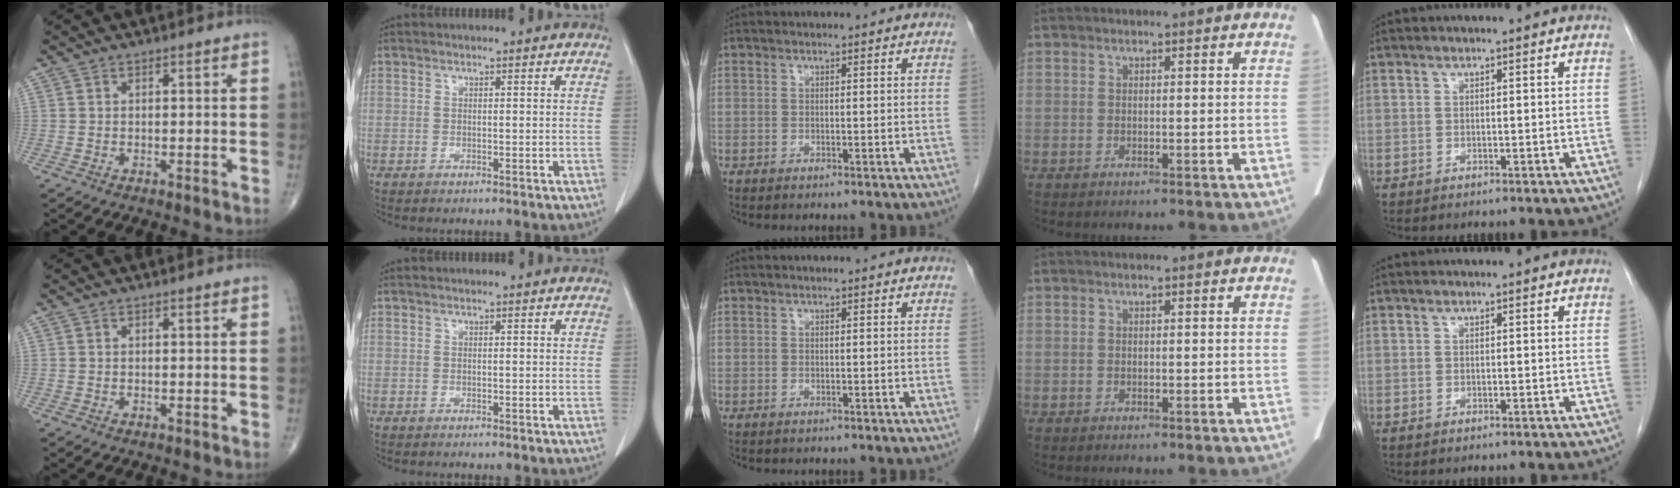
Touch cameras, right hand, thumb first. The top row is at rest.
{}